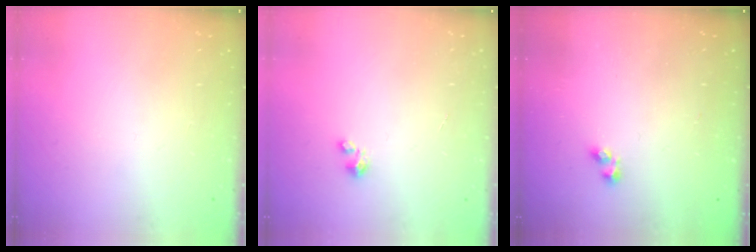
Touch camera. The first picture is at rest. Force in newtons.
{"total": 1.6, "press": 1.6, "slide": 0.2}
{"total": 0.9, "press": 0.4, "slide": 0.8}